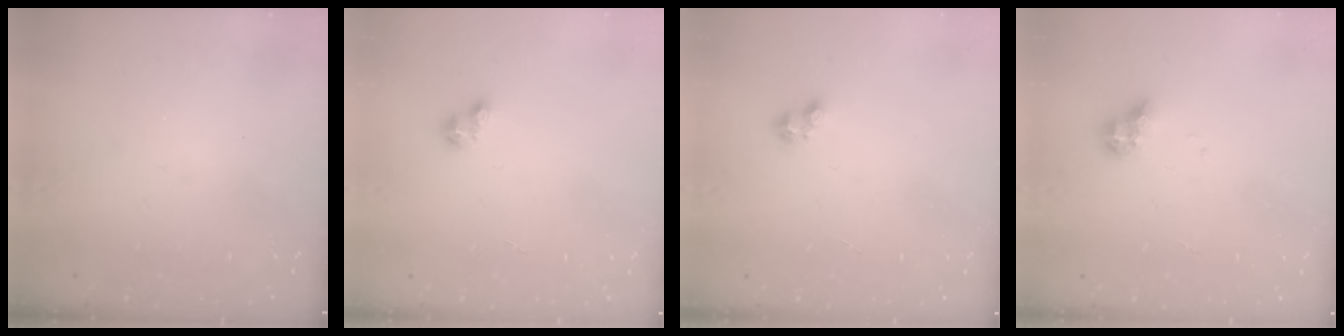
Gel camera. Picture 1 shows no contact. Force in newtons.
{"total": 2.5, "press": 2.5, "slide": 0.4}
{"total": 2.4, "press": 2.3, "slide": 0.8}
{"total": 6.4, "press": 6.4, "slide": 0.7}